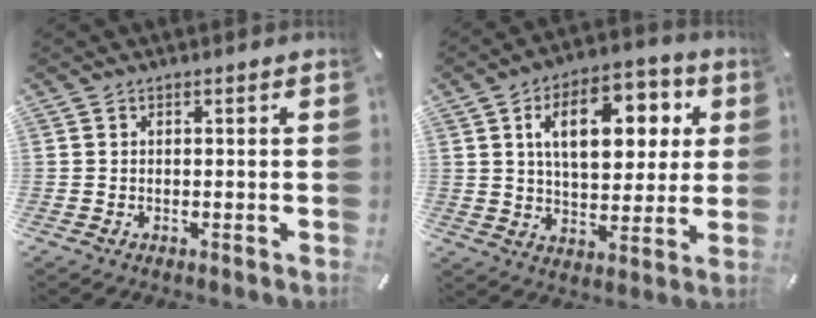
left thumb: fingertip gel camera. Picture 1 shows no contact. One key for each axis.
{"total": 16.0, "fx": 5.3, "fy": 9.7, "fz": 11.6, "tx": -0.174, "ty": -0.001, "tz": 0.088}